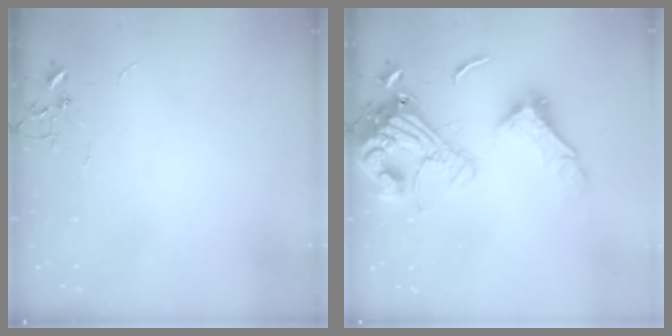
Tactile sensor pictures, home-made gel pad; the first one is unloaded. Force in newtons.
{"total": 18.8, "press": 18.7, "slide": 2.1}